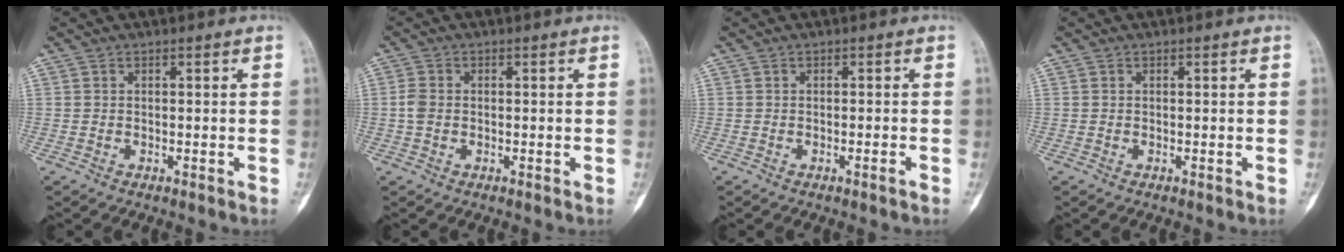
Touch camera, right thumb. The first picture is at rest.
{"total": 2.3, "force": [-0.2, 1.7, 1.5], "torque": [-0.036, 0.005, -0.008]}
{"total": 0.9, "force": [-0.6, 0.0, 0.6], "torque": [-0.015, 0.003, -0.007]}
{"total": 0.0}